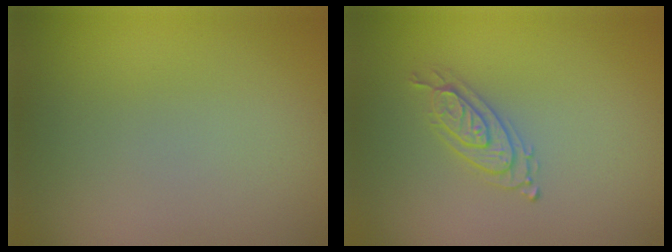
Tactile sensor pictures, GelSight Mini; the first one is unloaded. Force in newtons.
{"total": 2.2, "press": 2.1, "slide": 0.6}